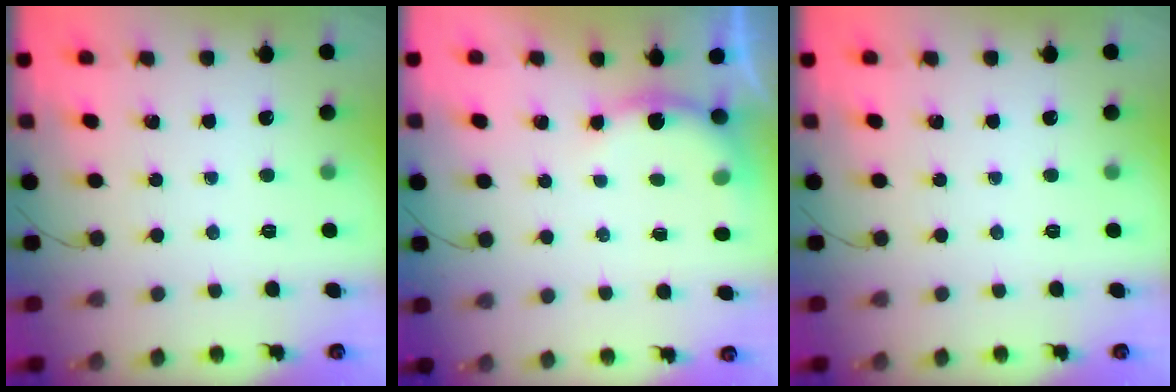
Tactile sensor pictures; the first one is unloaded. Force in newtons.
{"total": 4.9, "press": 4.9, "slide": 0.3}
{"total": 0.0}